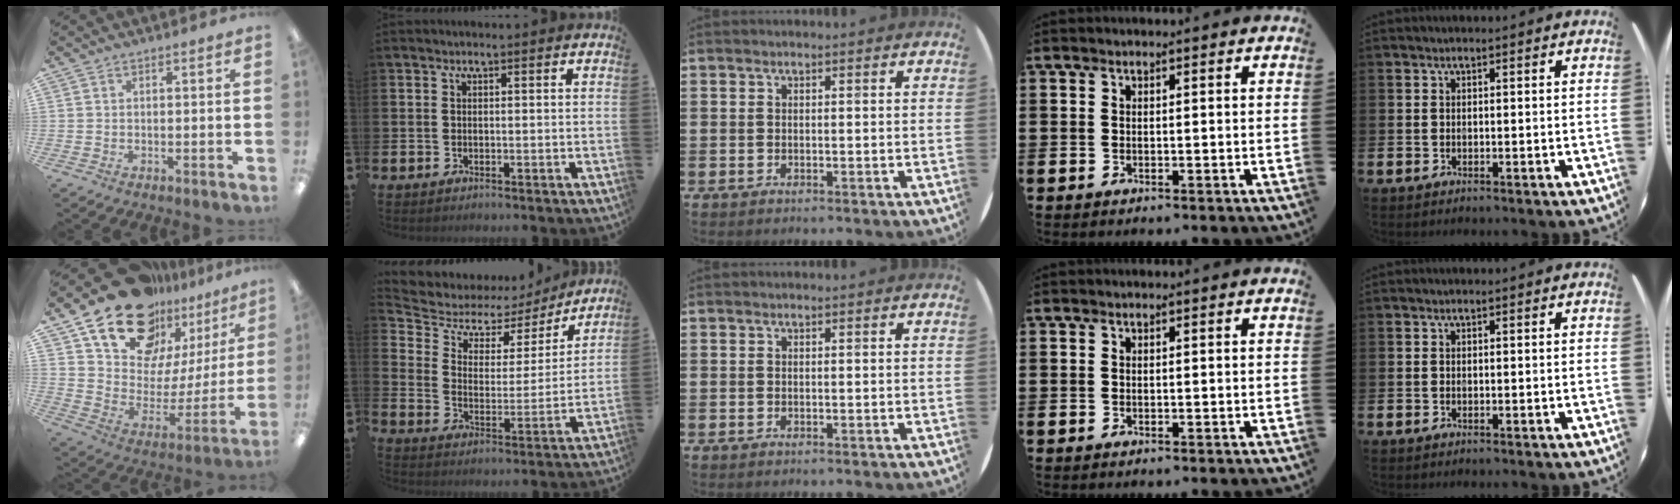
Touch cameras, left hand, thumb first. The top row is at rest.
{"thumb": {"total": 22.0, "force": [17.0, 11.6, 7.8], "torque": [-0.142, -0.112, 0.311]}, "index": {"total": 5.9, "force": [4.6, 3.4, 1.5], "torque": [-0.061, -0.033, 0.070]}}